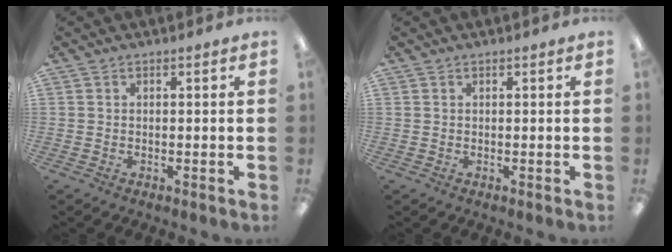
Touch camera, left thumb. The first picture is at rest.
{"total": 0.0}